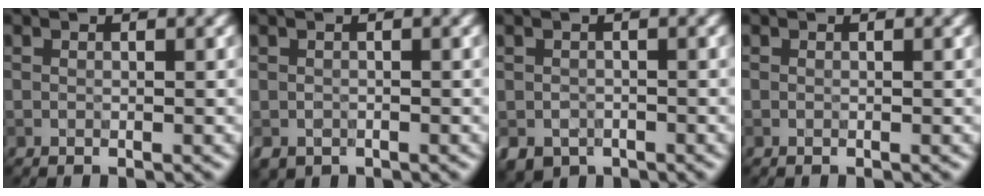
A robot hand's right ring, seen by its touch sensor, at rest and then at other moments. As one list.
[{"total": 1.2, "force": [-0.5, 1.0, 0.4], "torque": [-0.008, -0.005, -0.013]}, {"total": 2.4, "force": [-1.3, 1.7, 1.0], "torque": [-0.019, -0.010, -0.026]}, {"total": 0.0}]